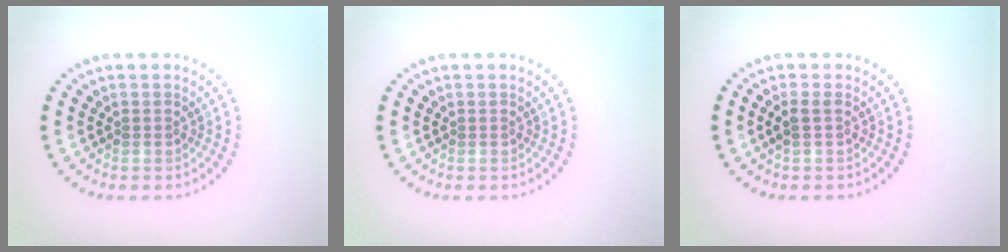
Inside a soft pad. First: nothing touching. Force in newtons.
{"total": 0.0}
{"total": 1.1, "press": 1.0, "slide": 0.4}